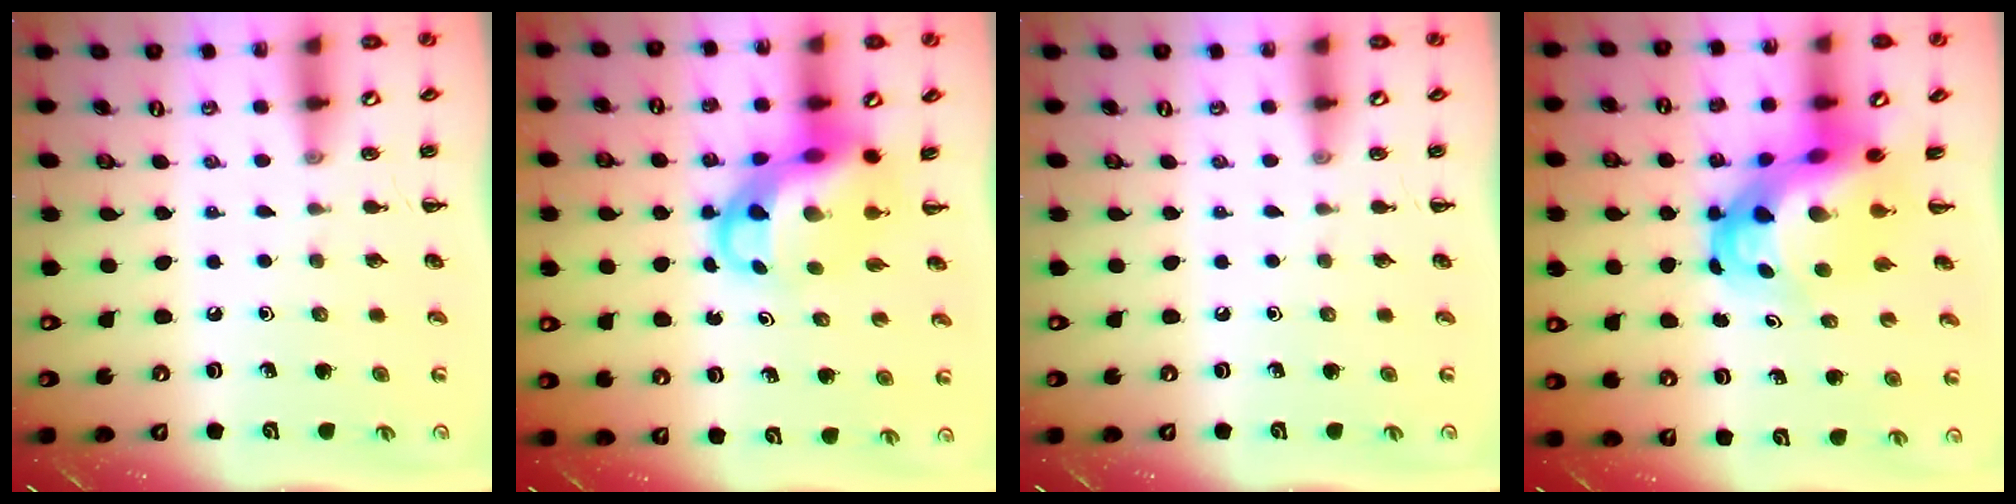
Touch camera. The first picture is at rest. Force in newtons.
{"total": 8.3, "press": 8.2, "slide": 1.3}
{"total": 0.0}
{"total": 7.8, "press": 7.4, "slide": 2.4}